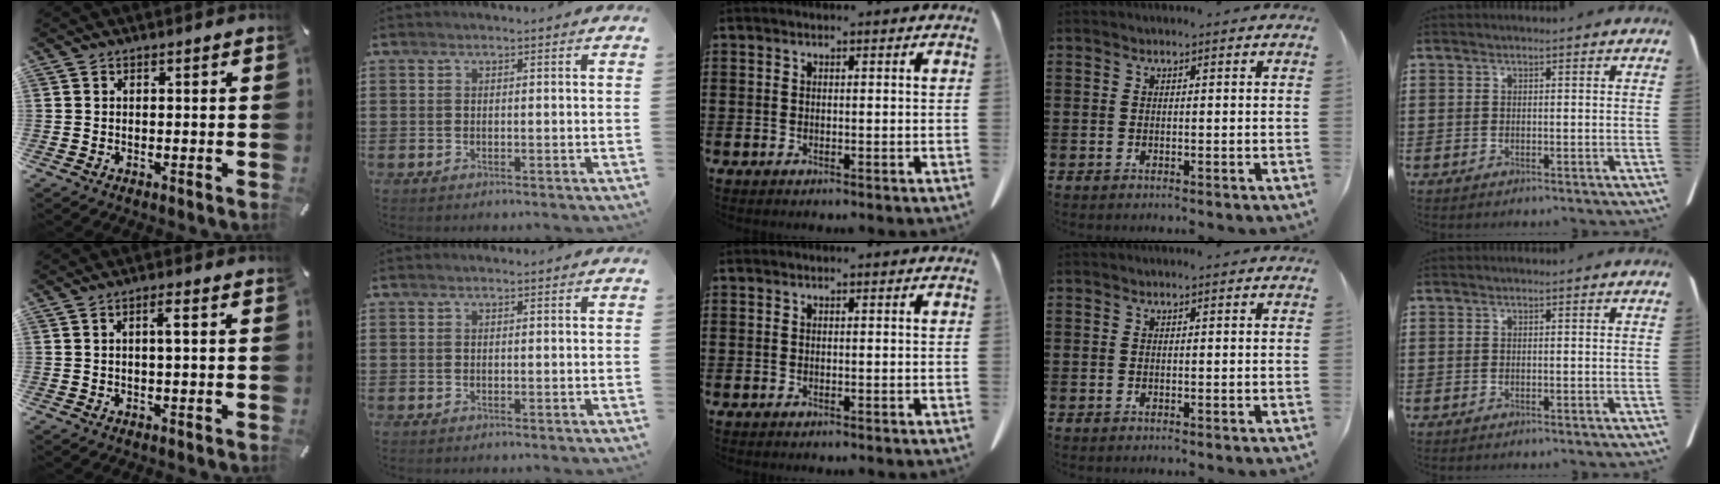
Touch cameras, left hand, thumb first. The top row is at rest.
{"thumb": {"total": 2.7, "force": [0.3, 0.4, 2.6], "torque": [-0.052, 0.004, 0.003]}}